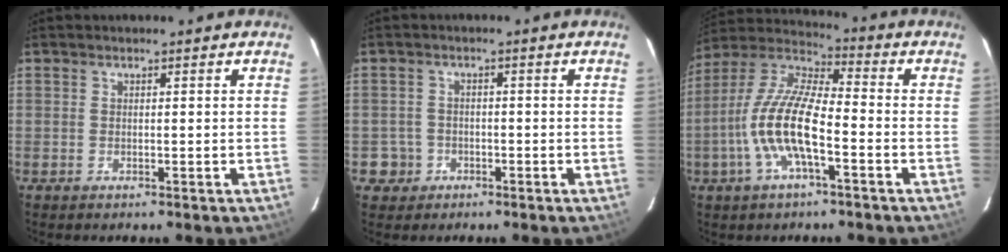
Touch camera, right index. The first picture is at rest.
{"total": 3.8, "force": [-1.4, 3.5, -0.2], "torque": [-0.003, 0.019, -0.023]}
{"total": 14.2, "force": [-4.5, 4.2, 12.8], "torque": [-0.262, 0.000, -0.092]}